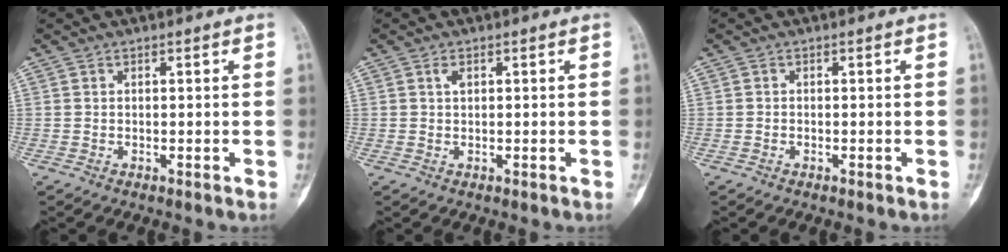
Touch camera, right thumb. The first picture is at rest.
{"total": 1.0, "force": [0.5, 0.5, 0.7], "torque": [-0.008, 0.001, 0.009]}
{"total": 0.0}